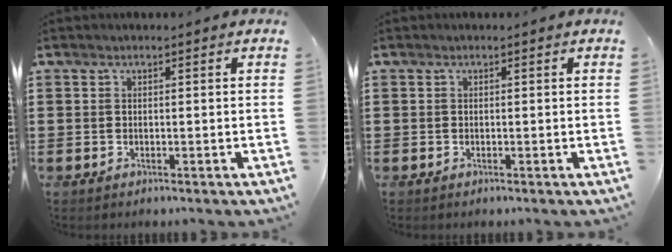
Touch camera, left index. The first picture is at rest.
{"total": 0.0}